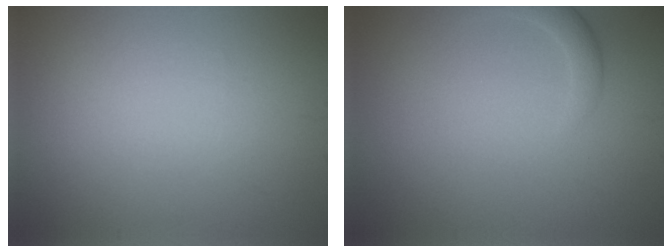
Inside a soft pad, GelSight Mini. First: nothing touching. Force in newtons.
{"total": 1.5, "press": 1.5, "slide": 0.1}